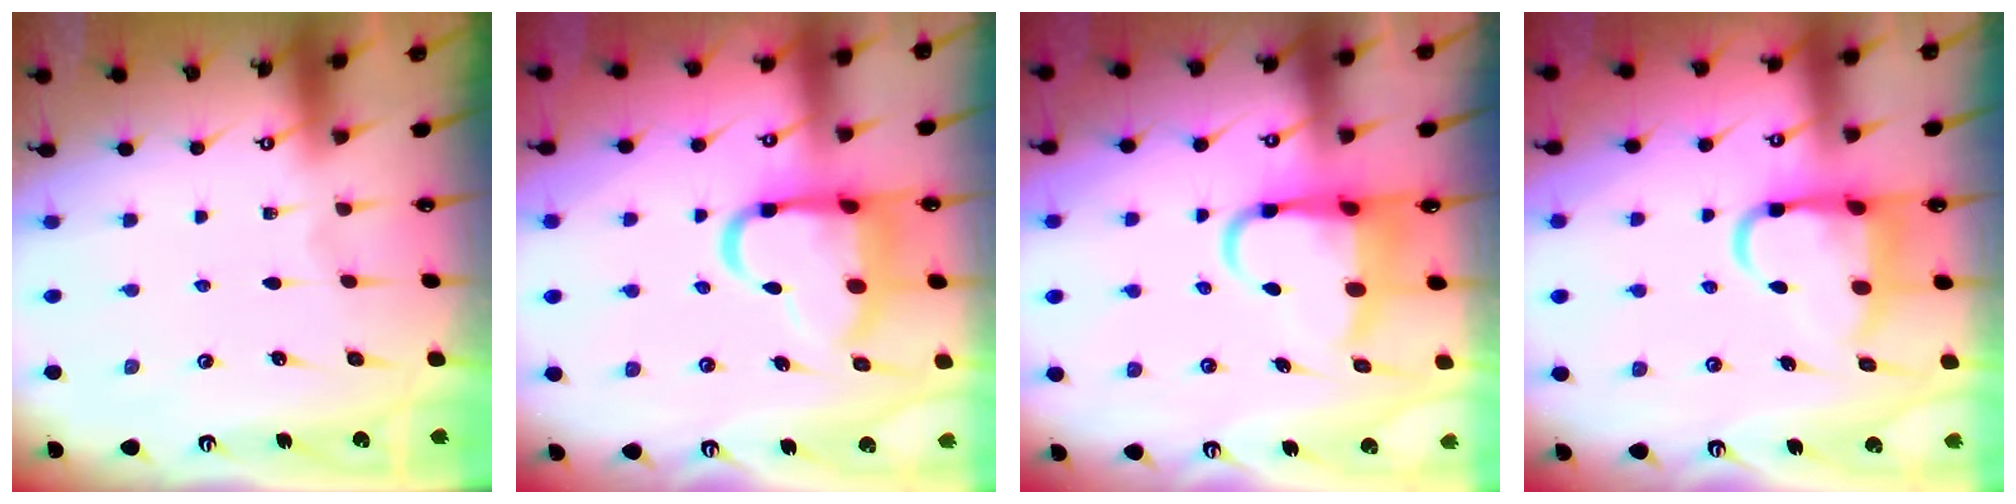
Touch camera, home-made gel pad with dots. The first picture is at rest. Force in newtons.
{"total": 14.1, "press": 14.0, "slide": 1.7}
{"total": 8.4, "press": 7.8, "slide": 3.1}
{"total": 10.6, "press": 10.6, "slide": 1.1}